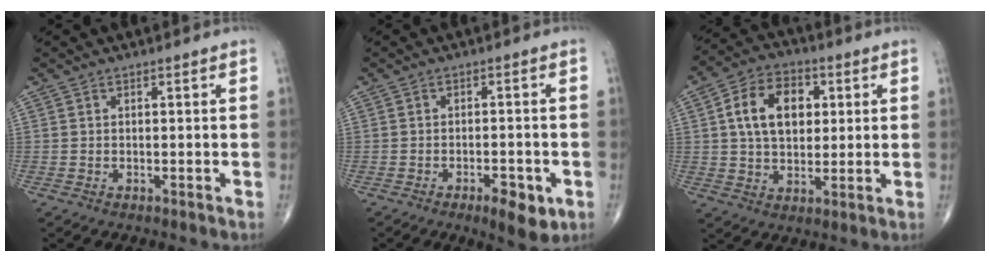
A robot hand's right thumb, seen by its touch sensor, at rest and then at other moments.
{"total": 6.5, "force": [-2.9, 2.5, 5.2], "torque": [-0.070, 0.005, -0.037]}
{"total": 12.7, "force": [2.8, 8.6, 9.0], "torque": [-0.125, 0.005, 0.044]}